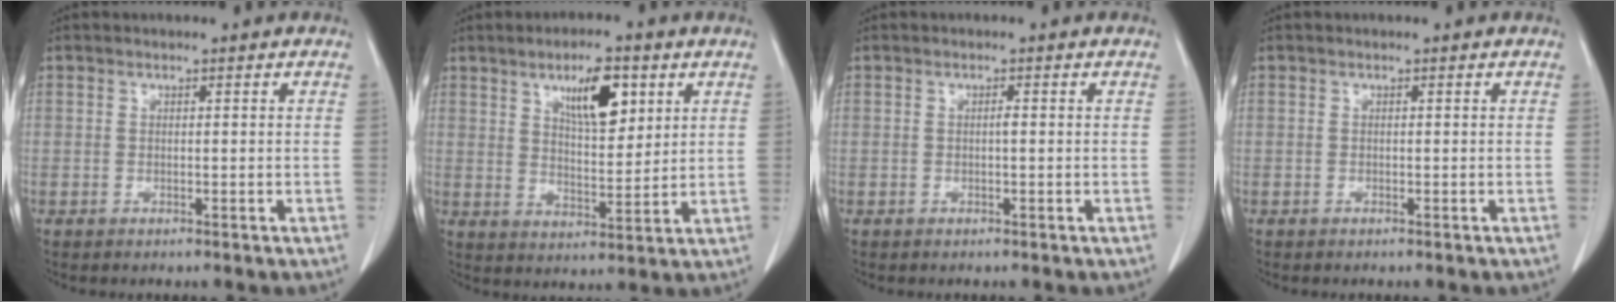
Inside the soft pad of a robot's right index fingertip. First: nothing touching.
{"total": 8.8, "force": [4.2, 2.8, 7.2], "torque": [-0.122, 0.001, 0.074]}
{"total": 0.6, "force": [-0.1, 0.1, 0.6], "torque": [-0.011, 0.001, -0.001]}
{"total": 0.0}